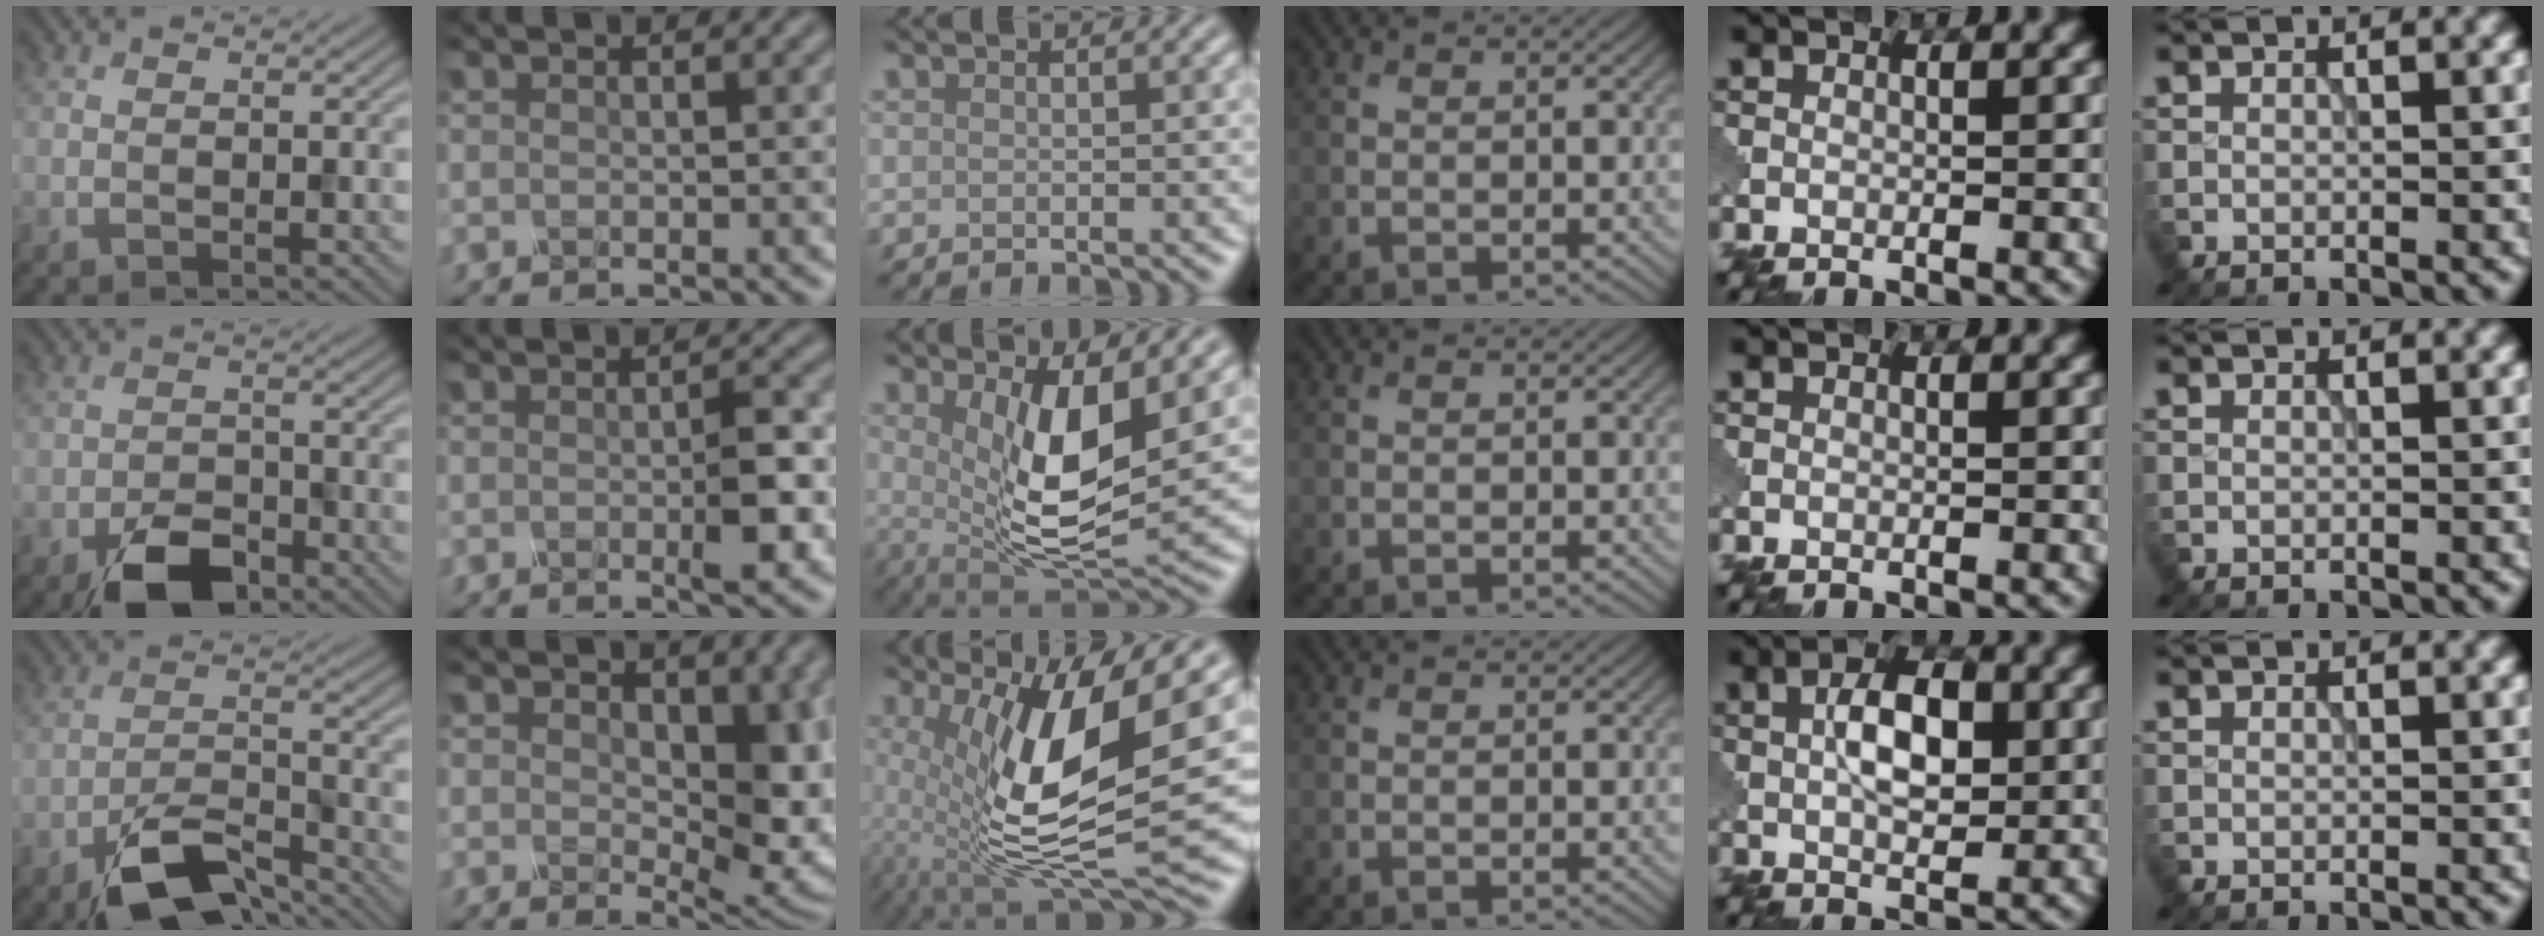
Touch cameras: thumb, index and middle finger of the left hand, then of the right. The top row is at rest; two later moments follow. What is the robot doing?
{"motion": "press", "object": "mechanical pencil"}